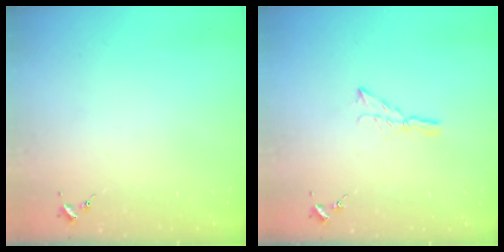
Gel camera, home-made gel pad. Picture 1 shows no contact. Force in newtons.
{"total": 5.8, "press": 5.7, "slide": 0.6}